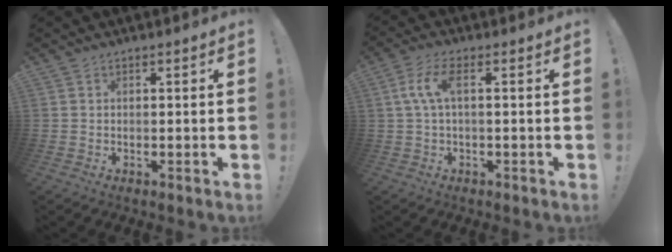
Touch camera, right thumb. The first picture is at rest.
{"total": 7.0, "force": [1.0, 2.2, 6.6], "torque": [-0.135, 0.002, 0.018]}